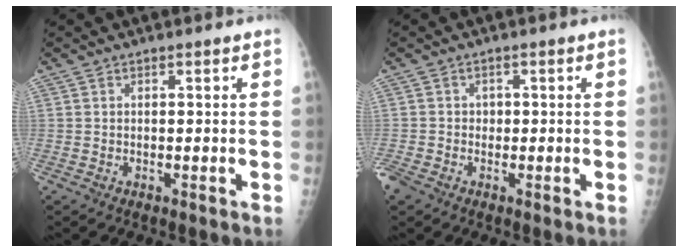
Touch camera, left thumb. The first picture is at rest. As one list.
[{"total": 3.4, "force": [-1.3, 2.8, 1.4], "torque": [-0.021, 0.007, -0.021]}]